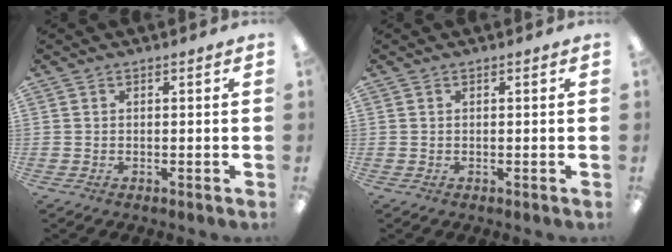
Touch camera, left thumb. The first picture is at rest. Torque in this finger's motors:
{"motor_torque": [-0.06, 0.02, -0.20, 0.05, 0.00]}